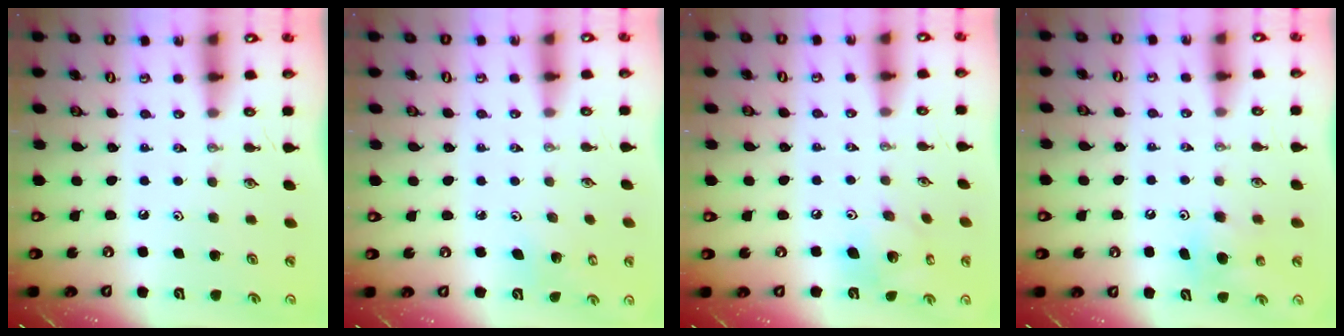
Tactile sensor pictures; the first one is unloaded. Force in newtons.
{"total": 4.0, "press": 3.9, "slide": 0.5}
{"total": 11.3, "press": 11.0, "slide": 2.2}
{"total": 5.4, "press": 5.4, "slide": 0.2}